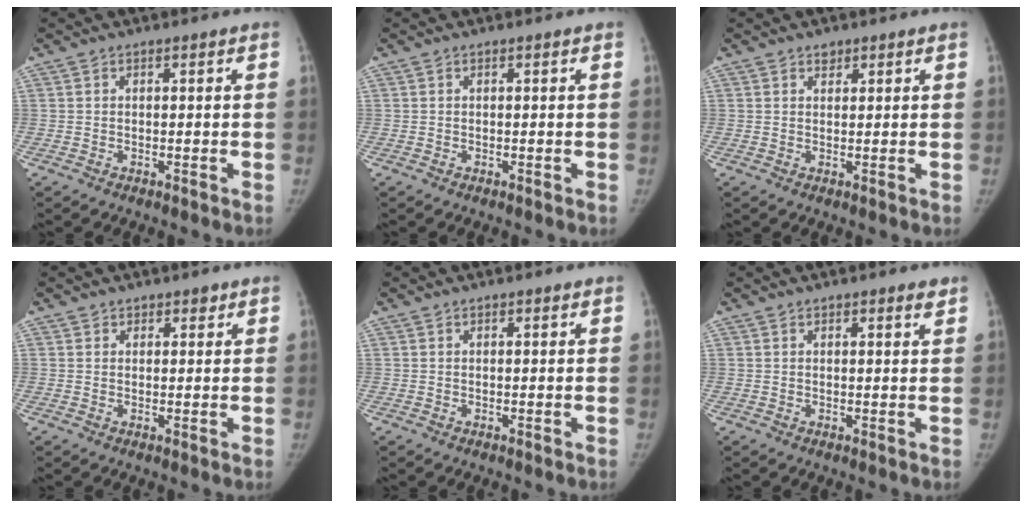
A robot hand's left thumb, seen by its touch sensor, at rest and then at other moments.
{"total": 0.0}
{"total": 1.5, "force": [1.0, 0.9, 0.5], "torque": [0.002, -0.006, 0.015]}
{"total": 1.9, "force": [1.4, 1.3, 0.3], "torque": [0.017, -0.007, 0.015]}
{"total": 0.7, "force": [0.5, 0.2, 0.4], "torque": [-0.003, -0.002, 0.008]}
{"total": 2.0, "force": [1.6, 0.5, 1.2], "torque": [-0.010, -0.008, 0.020]}